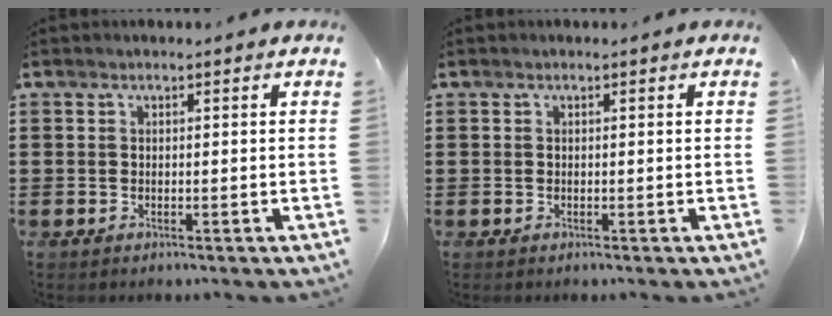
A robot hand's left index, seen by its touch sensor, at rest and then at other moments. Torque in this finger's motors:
{"motor_torque": [-0.04, -0.04, 0.00, 0.00]}